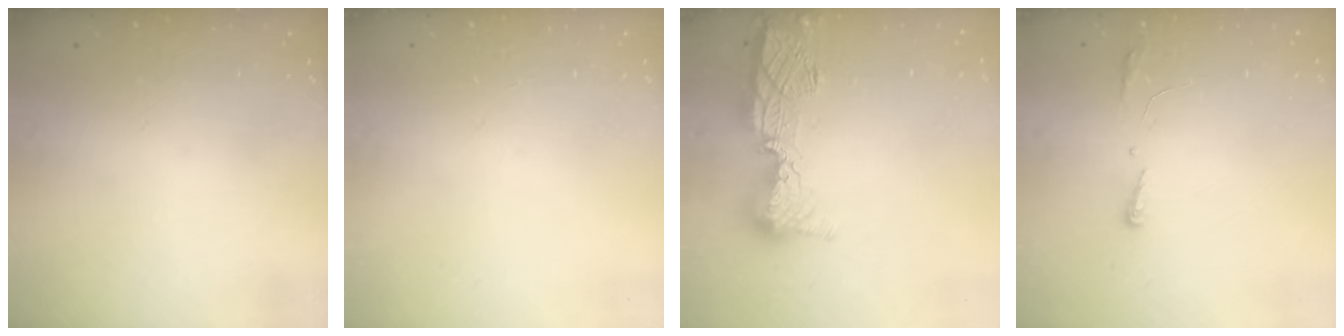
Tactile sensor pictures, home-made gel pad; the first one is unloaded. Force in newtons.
{"total": 0.0}
{"total": 16.3, "press": 16.3, "slide": 1.3}
{"total": 3.8, "press": 3.6, "slide": 1.2}